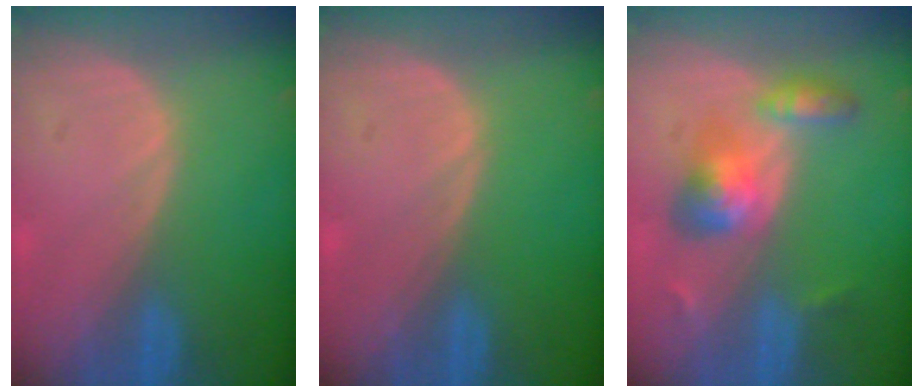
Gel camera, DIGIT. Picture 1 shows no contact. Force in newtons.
{"total": 0.0}
{"total": 5.8, "press": 5.8, "slide": 0.2}